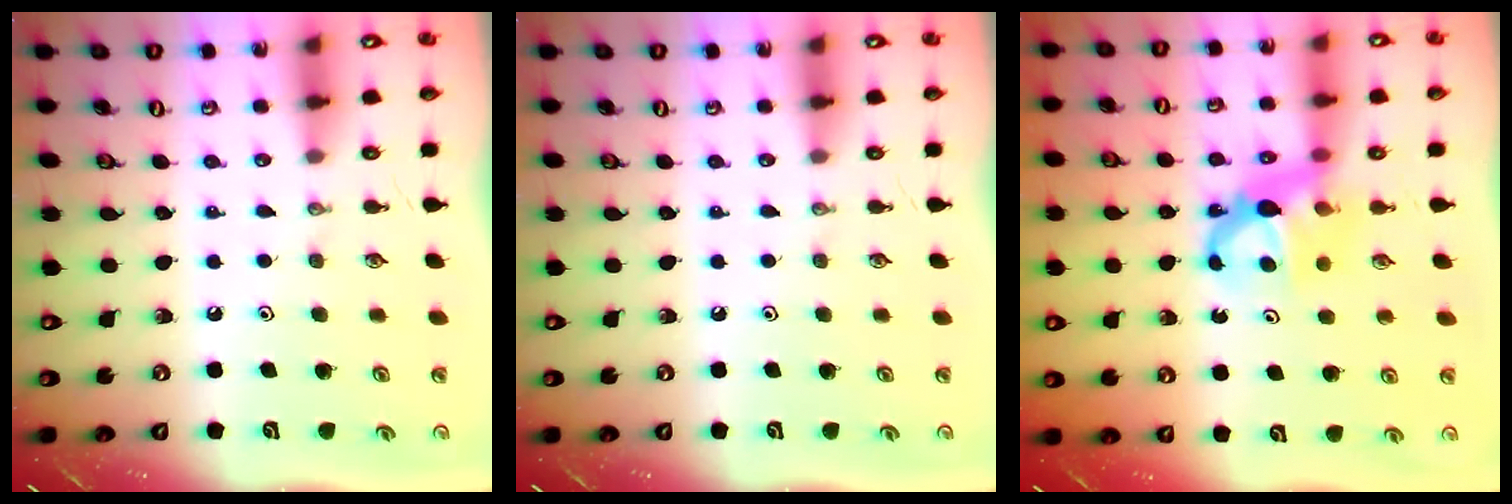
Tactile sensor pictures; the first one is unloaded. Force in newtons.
{"total": 0.0}
{"total": 6.6, "press": 6.5, "slide": 0.5}